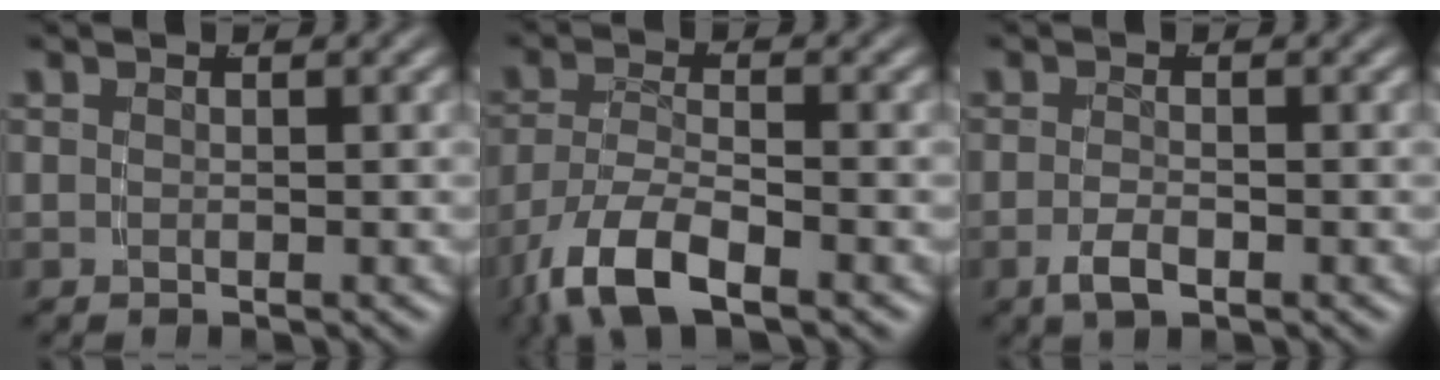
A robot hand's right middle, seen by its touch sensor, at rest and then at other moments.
{"total": 6.0, "force": [-3.2, 2.8, 4.2], "torque": [-0.102, -0.034, -0.037]}
{"total": 2.0, "force": [-1.4, 0.3, 1.3], "torque": [-0.028, -0.009, -0.021]}